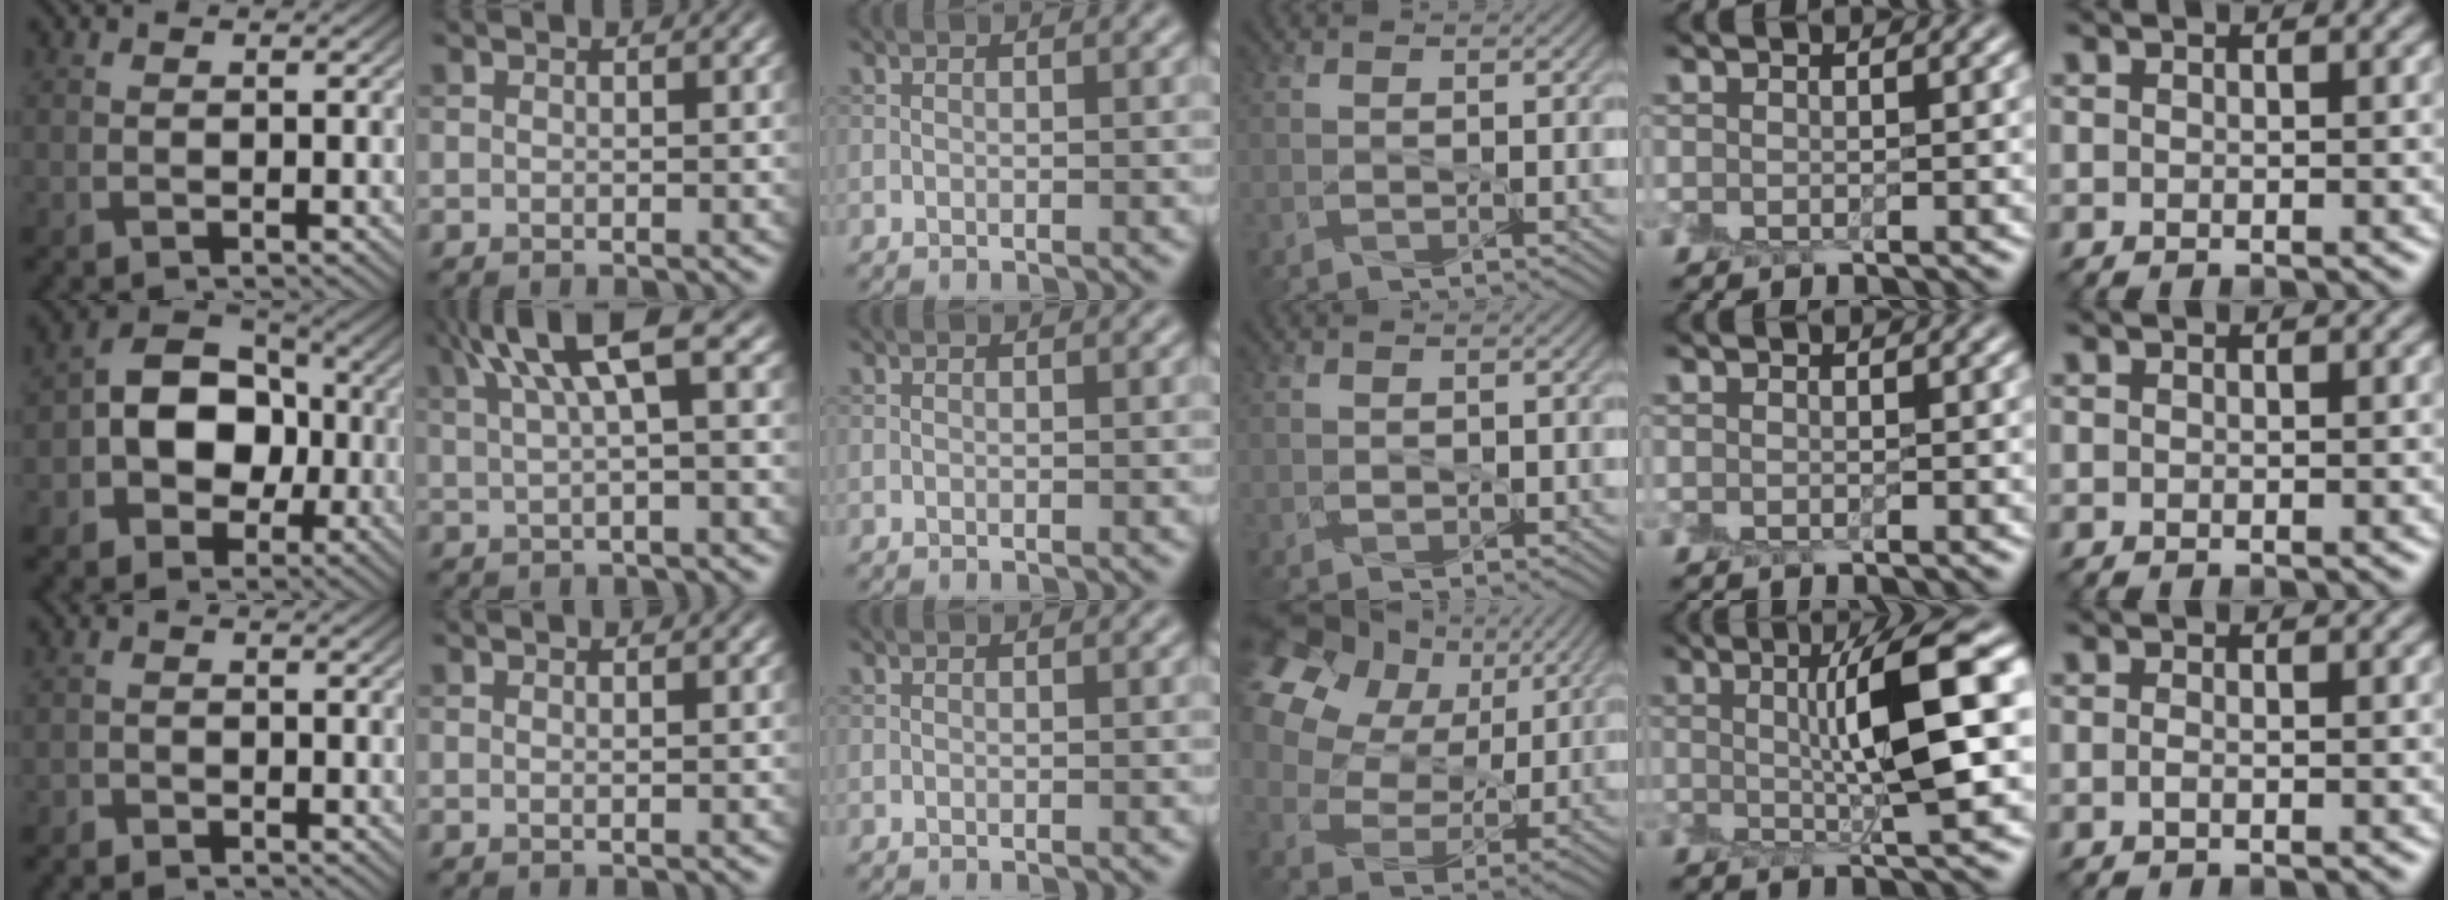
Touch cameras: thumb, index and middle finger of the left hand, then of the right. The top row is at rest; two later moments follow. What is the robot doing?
{"motion": "peel", "object": "envelope seal"}